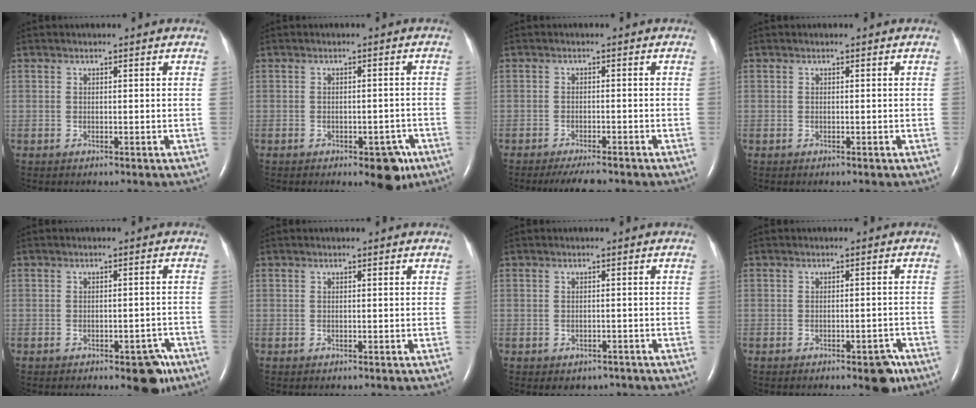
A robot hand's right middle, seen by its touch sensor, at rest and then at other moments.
{"total": 5.7, "force": [-3.4, 2.6, 3.8], "torque": [-0.034, 0.008, -0.037]}
{"total": 5.1, "force": [-4.3, 0.9, 2.6], "torque": [-0.038, -0.009, -0.065]}
{"total": 0.0}
{"total": 5.1, "force": [-3.2, 2.1, 3.4], "torque": [-0.031, 0.011, -0.033]}
{"total": 0.0}
{"total": 3.0, "force": [-2.3, 1.9, 0.7], "torque": [-0.004, 0.007, -0.025]}
{"total": 3.9, "force": [-2.5, 1.4, 2.6], "torque": [-0.023, 0.006, -0.027]}